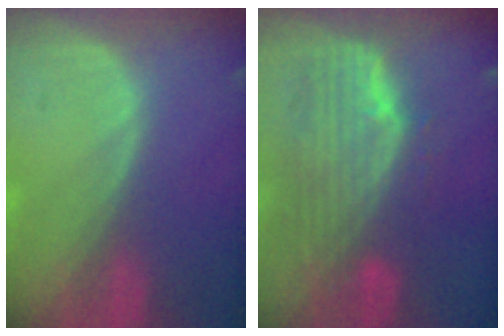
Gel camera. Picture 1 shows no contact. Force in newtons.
{"total": 10.0, "press": 8.9, "slide": 4.6}